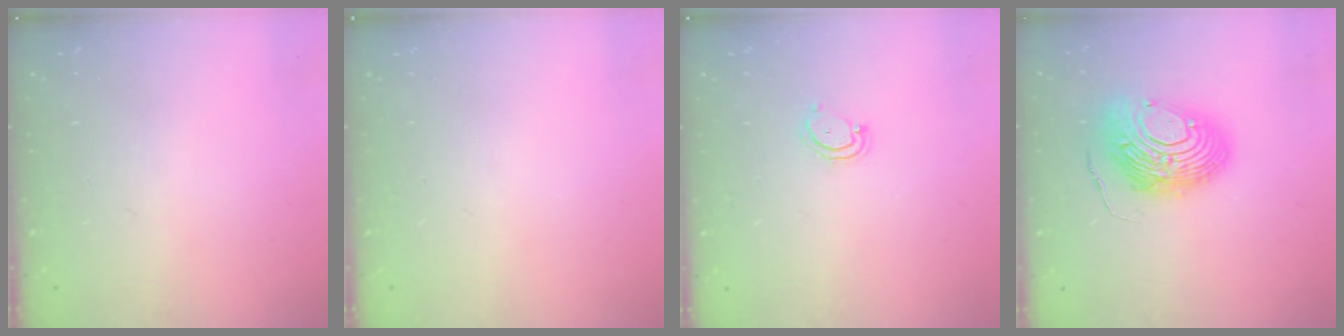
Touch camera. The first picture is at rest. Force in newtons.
{"total": 0.0}
{"total": 3.8, "press": 3.8, "slide": 0.2}
{"total": 13.8, "press": 13.7, "slide": 1.3}